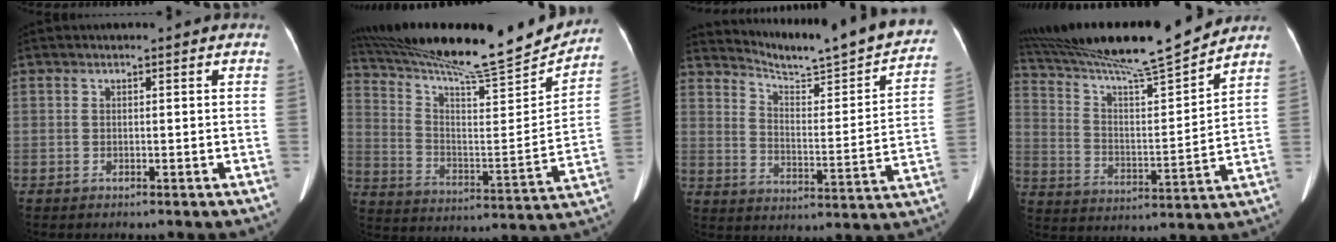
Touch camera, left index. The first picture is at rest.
{"total": 23.4, "force": [21.5, 1.3, 9.3], "torque": [-0.169, -0.043, 0.322]}
{"total": 22.0, "force": [20.4, 1.4, 8.2], "torque": [-0.118, -0.064, 0.266]}
{"total": 19.4, "force": [17.6, -0.7, 8.2], "torque": [-0.150, -0.011, 0.286]}